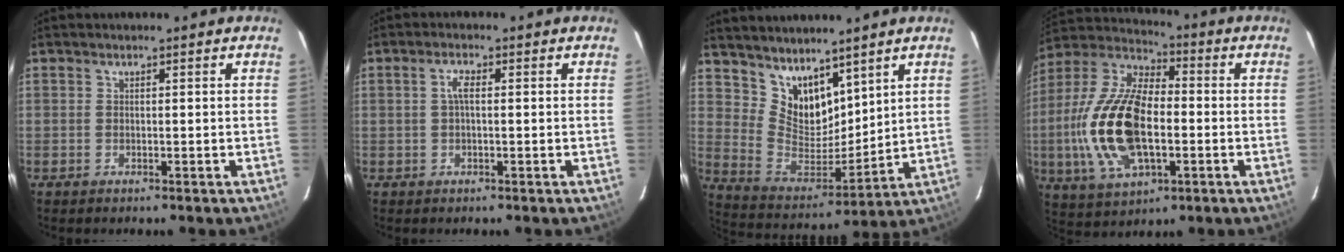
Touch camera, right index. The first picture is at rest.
{"total": 2.2, "force": [0.1, 0.7, 2.0], "torque": [-0.043, 0.007, 0.002]}
{"total": 12.2, "force": [9.0, 6.5, 5.1], "torque": [-0.098, -0.002, 0.187]}
{"total": 20.1, "force": [-3.0, 10.0, 17.2], "torque": [-0.368, 0.001, -0.054]}